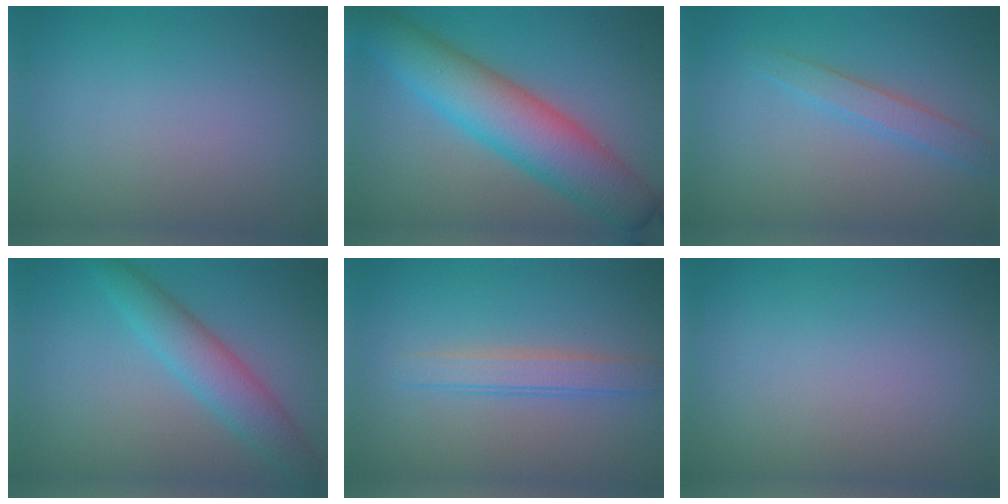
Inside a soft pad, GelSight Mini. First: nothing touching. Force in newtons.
{"total": 8.4, "press": 8.4, "slide": 0.1}
{"total": 2.0, "press": 2.0, "slide": 0.0}
{"total": 4.1, "press": 4.1, "slide": 0.1}
{"total": 2.4, "press": 2.4, "slide": 0.2}
{"total": 0.0}